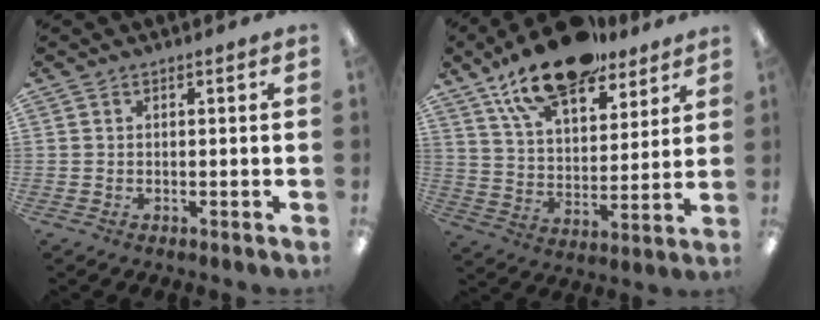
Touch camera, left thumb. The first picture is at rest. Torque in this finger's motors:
{"motor_torque": [0.47, 0.38, 1.62, -1.15, 0.54]}